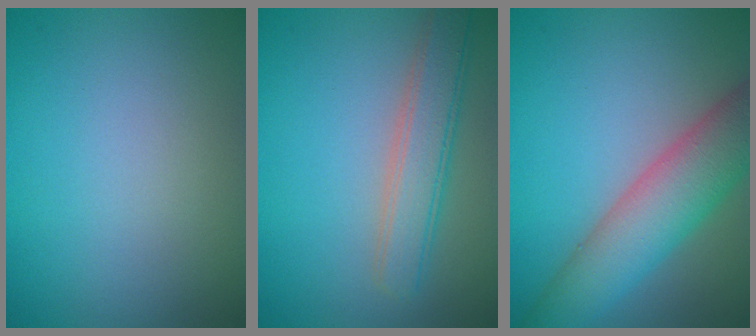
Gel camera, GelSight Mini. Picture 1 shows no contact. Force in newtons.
{"total": 3.9, "press": 3.9, "slide": 0.2}
{"total": 7.2, "press": 7.2, "slide": 0.3}